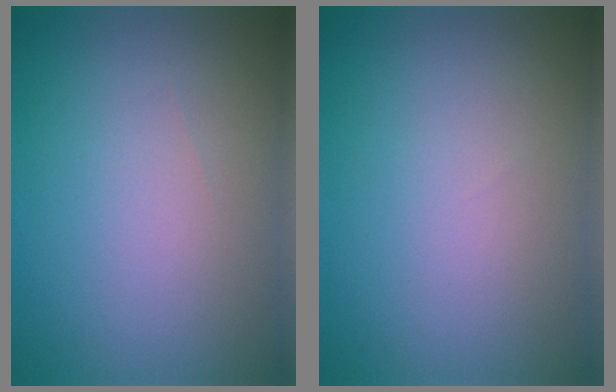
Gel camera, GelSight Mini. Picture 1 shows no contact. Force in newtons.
{"total": 0.0}